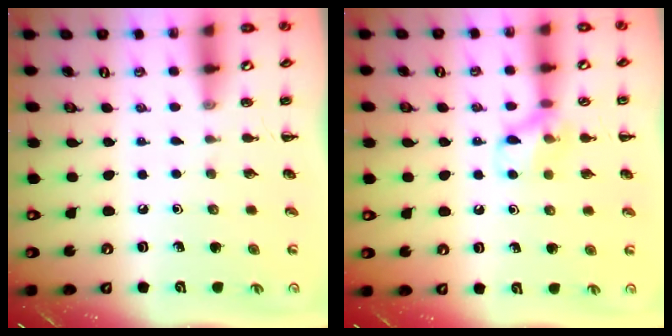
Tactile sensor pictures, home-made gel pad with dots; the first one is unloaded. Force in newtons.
{"total": 9.5, "press": 9.4, "slide": 1.5}